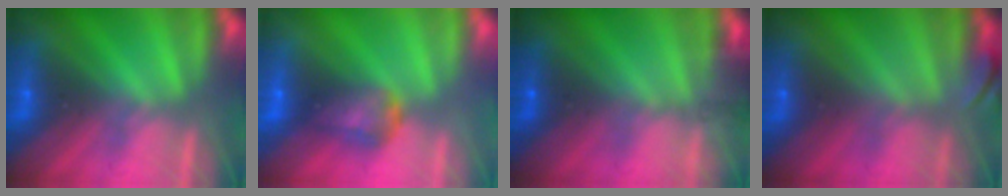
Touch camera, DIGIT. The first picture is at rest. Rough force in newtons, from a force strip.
{"total": 4.4}
{"total": 10.8}
{"total": 2.3}